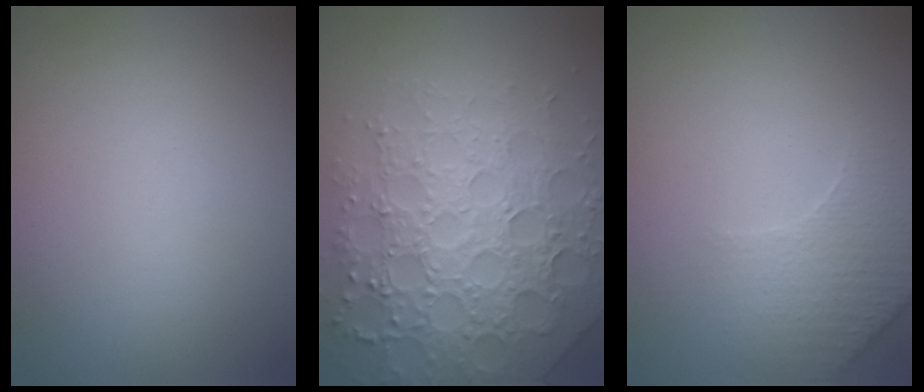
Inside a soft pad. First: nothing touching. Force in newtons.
{"total": 7.2, "press": 7.0, "slide": 1.7}
{"total": 3.3, "press": 3.2, "slide": 0.9}